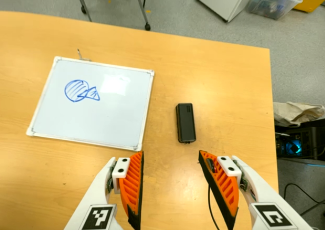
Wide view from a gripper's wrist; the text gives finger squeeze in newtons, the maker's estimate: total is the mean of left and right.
{"total": 0.0}